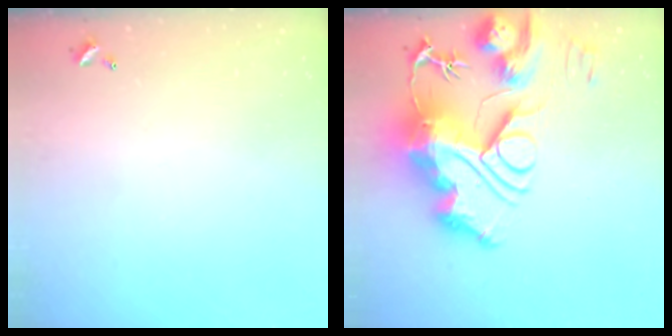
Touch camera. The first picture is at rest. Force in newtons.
{"total": 0.5, "press": 0.5, "slide": 0.0}